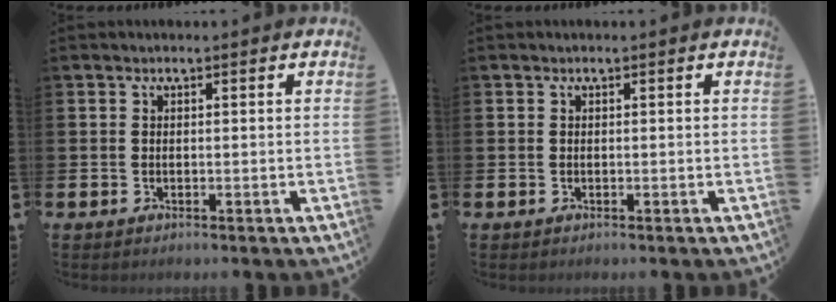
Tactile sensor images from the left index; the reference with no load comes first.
{"total": 0.0}